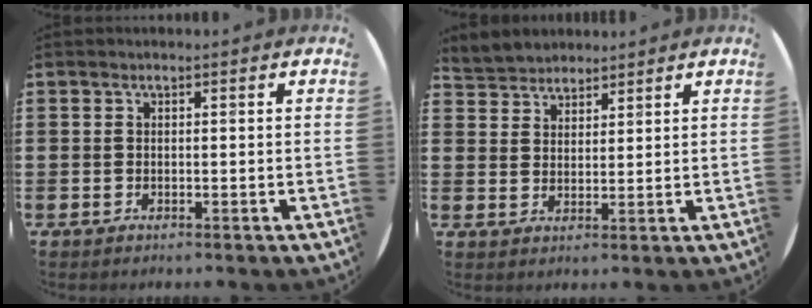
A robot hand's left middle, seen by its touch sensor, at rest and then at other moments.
{"total": 3.7, "force": [3.5, 1.1, -0.5], "torque": [-0.004, -0.006, 0.070]}